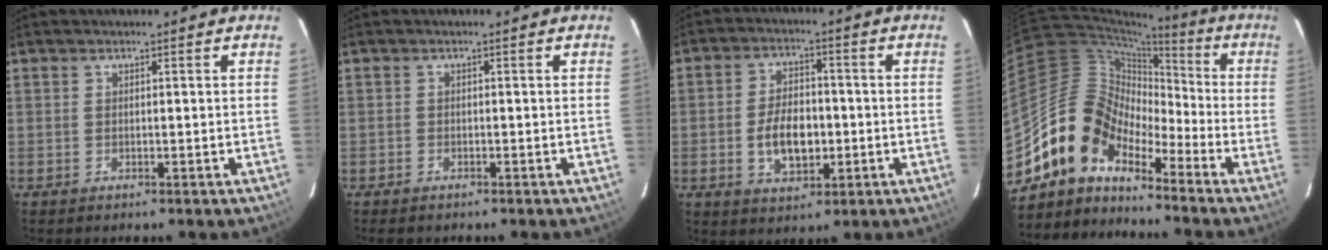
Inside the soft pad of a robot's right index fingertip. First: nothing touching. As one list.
[{"total": 1.1, "force": [-0.8, 0.7, 0.1], "torque": [-0.006, 0.002, -0.014]}, {"total": 8.9, "force": [-1.7, 5.2, 7.1], "torque": [-0.135, 0.007, -0.022]}, {"total": 11.1, "force": [-8.6, 5.8, 3.9], "torque": [-0.067, 0.038, -0.185]}]